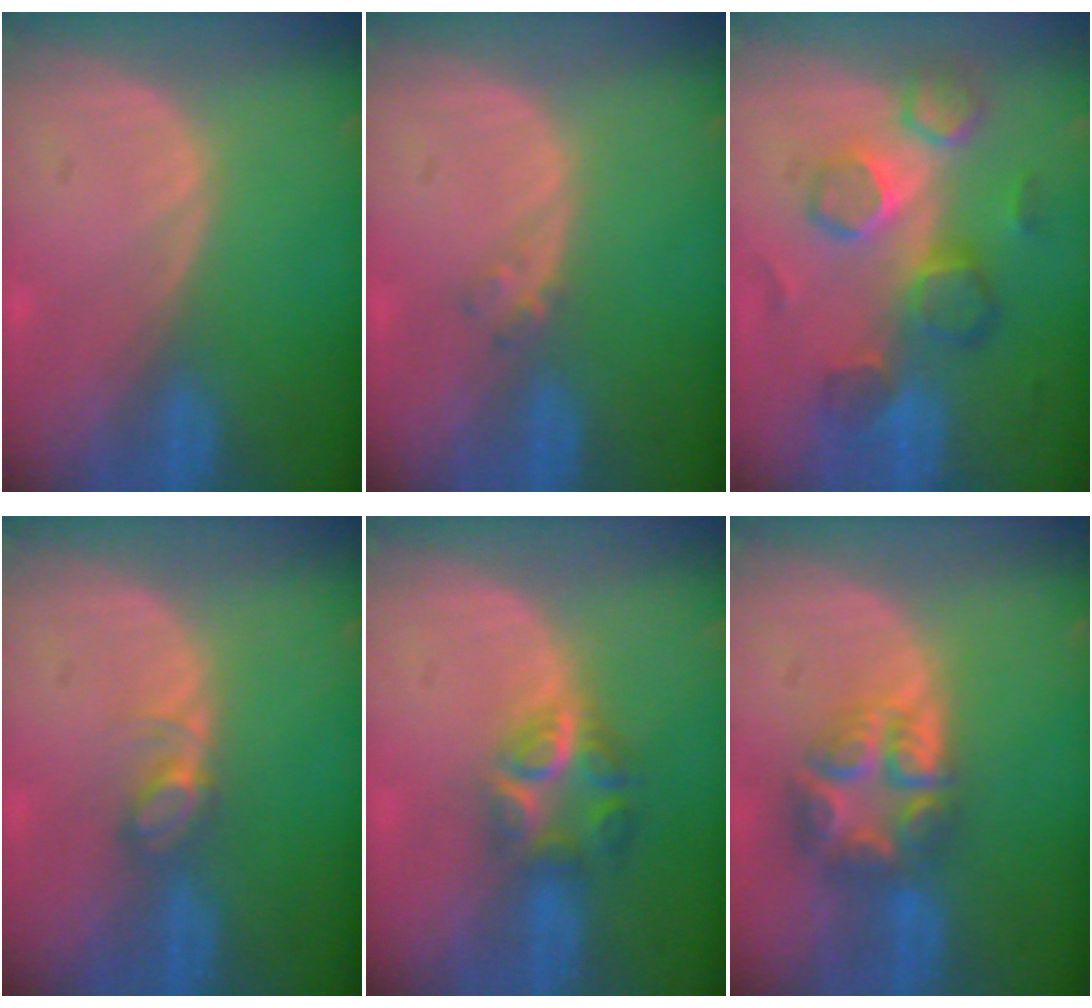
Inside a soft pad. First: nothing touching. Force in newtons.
{"total": 1.2, "press": 1.2, "slide": 0.2}
{"total": 8.7, "press": 8.4, "slide": 2.2}
{"total": 2.8, "press": 2.8, "slide": 0.4}
{"total": 5.9, "press": 5.4, "slide": 2.5}
{"total": 7.9, "press": 6.8, "slide": 4.0}